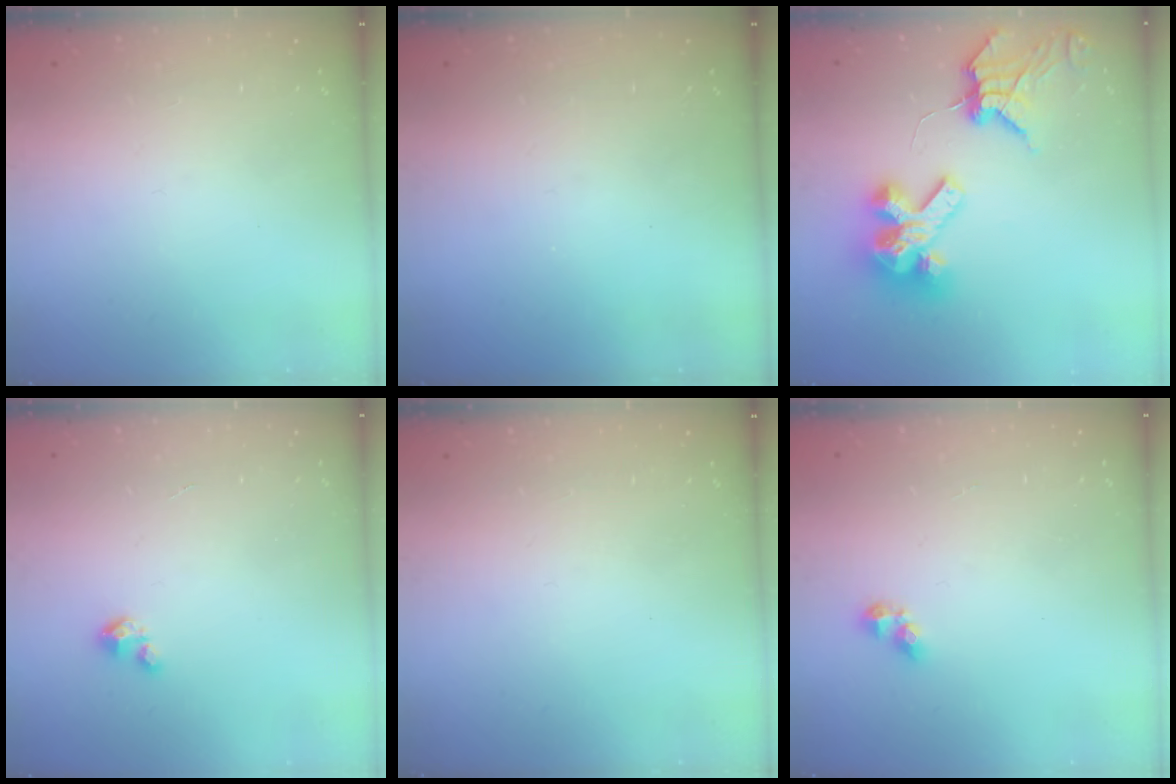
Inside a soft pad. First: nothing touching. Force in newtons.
{"total": 0.0}
{"total": 14.1, "press": 14.0, "slide": 1.7}
{"total": 2.7, "press": 2.7, "slide": 0.2}
{"total": 0.0}
{"total": 4.9, "press": 4.8, "slide": 0.6}